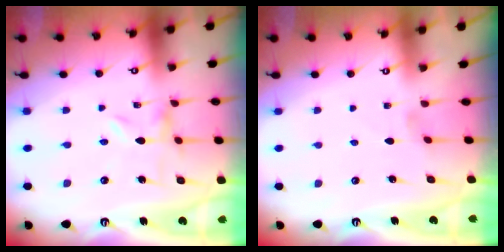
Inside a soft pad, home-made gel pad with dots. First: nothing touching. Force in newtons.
{"total": 0.0}